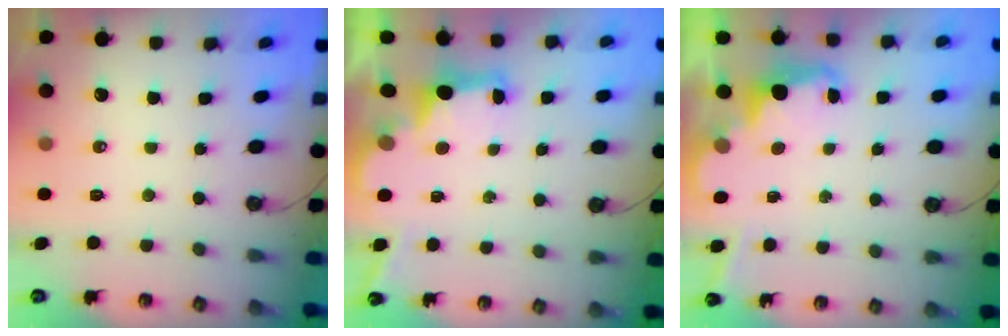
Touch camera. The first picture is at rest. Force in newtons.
{"total": 2.9, "press": 2.7, "slide": 0.9}
{"total": 2.4, "press": 2.3, "slide": 0.5}